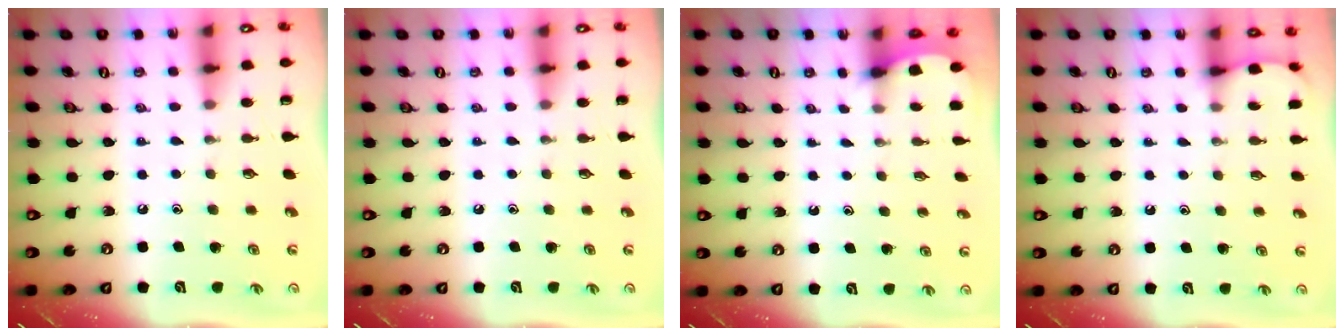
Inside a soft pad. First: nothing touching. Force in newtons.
{"total": 0.0}
{"total": 1.0, "press": 0.9, "slide": 0.1}
{"total": 2.5, "press": 2.5, "slide": 0.3}